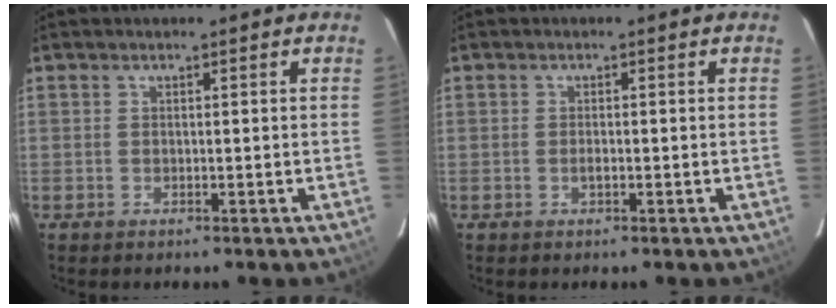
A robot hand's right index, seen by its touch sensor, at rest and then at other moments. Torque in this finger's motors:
{"motor_torque": [0.78, -0.04, 0.40, 0.07]}